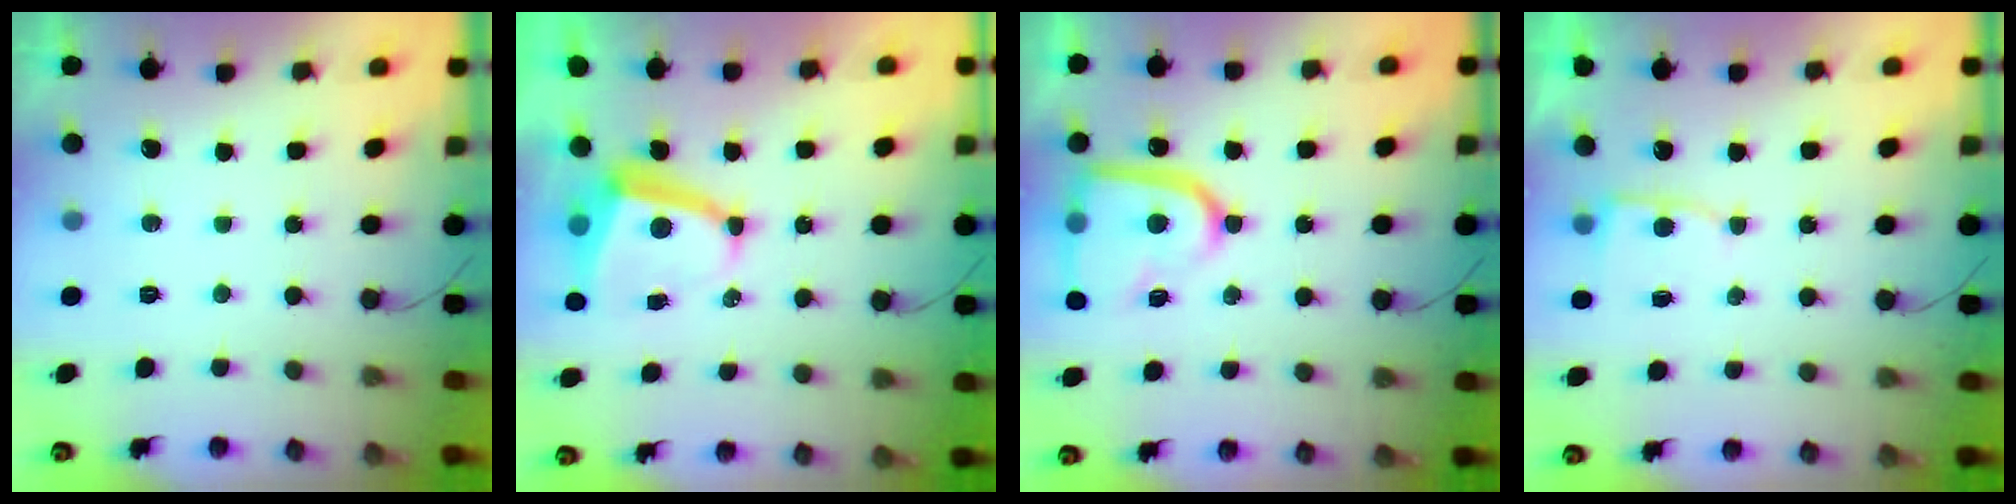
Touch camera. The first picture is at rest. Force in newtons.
{"total": 6.4, "press": 6.3, "slide": 0.9}
{"total": 17.7, "press": 17.6, "slide": 1.5}
{"total": 3.6, "press": 3.6, "slide": 0.3}